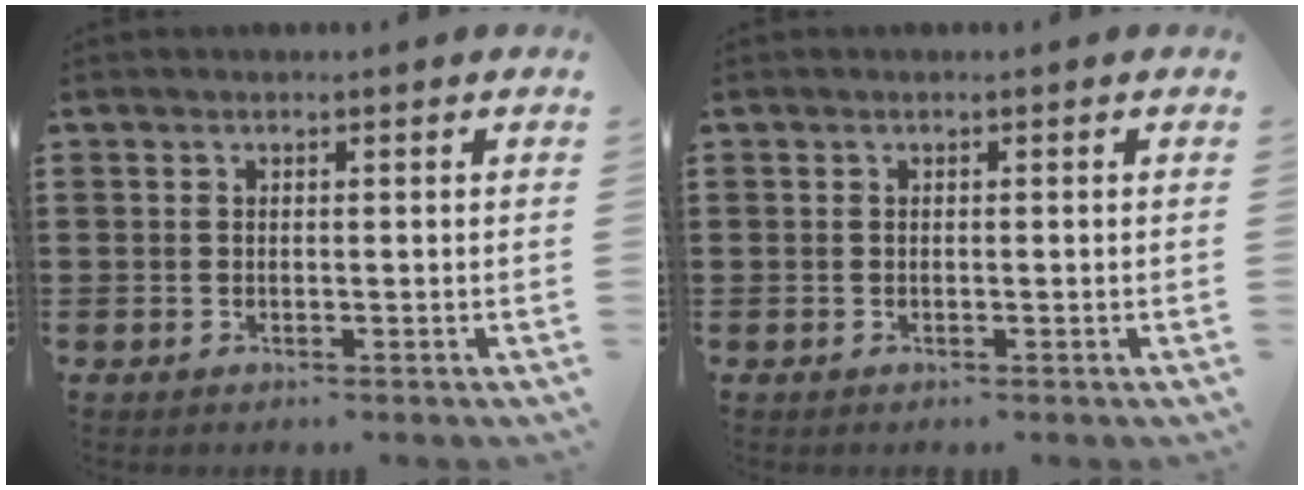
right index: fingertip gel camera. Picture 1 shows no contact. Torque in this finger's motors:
{"motor_torque": [0.16, 0.21, -0.01, -0.01]}